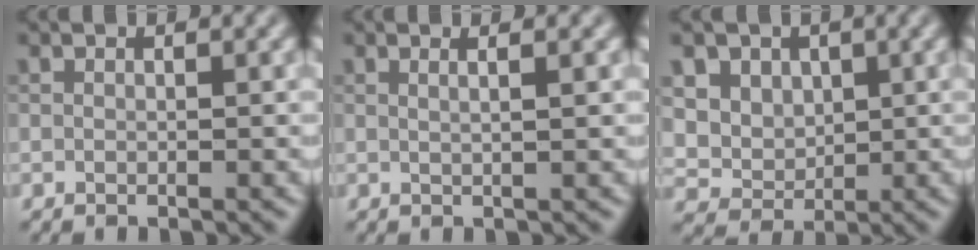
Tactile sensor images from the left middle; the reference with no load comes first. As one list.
[{"total": 2.4, "force": [1.0, 1.0, 2.0], "torque": [-0.011, 0.004, -0.012]}, {"total": 5.5, "force": [2.3, 4.4, 2.3], "torque": [-0.049, 0.002, 0.039]}]